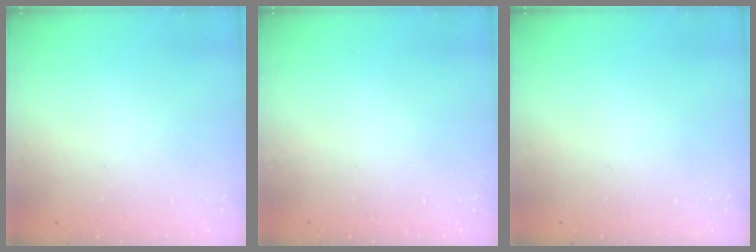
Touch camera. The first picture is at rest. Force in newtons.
{"total": 0.0}
{"total": 0.0}